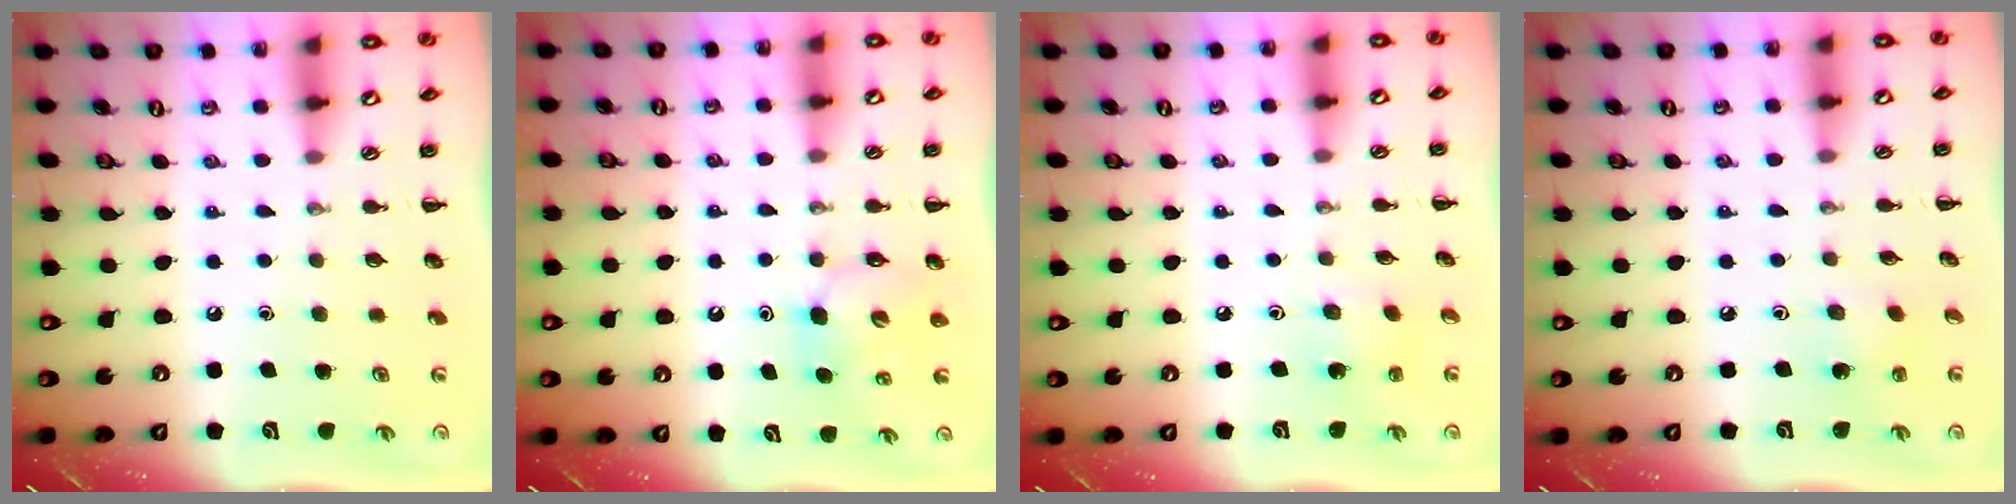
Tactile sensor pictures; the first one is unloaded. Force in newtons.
{"total": 5.1, "press": 5.0, "slide": 1.0}
{"total": 1.7, "press": 1.5, "slide": 0.6}
{"total": 1.5, "press": 1.4, "slide": 0.6}